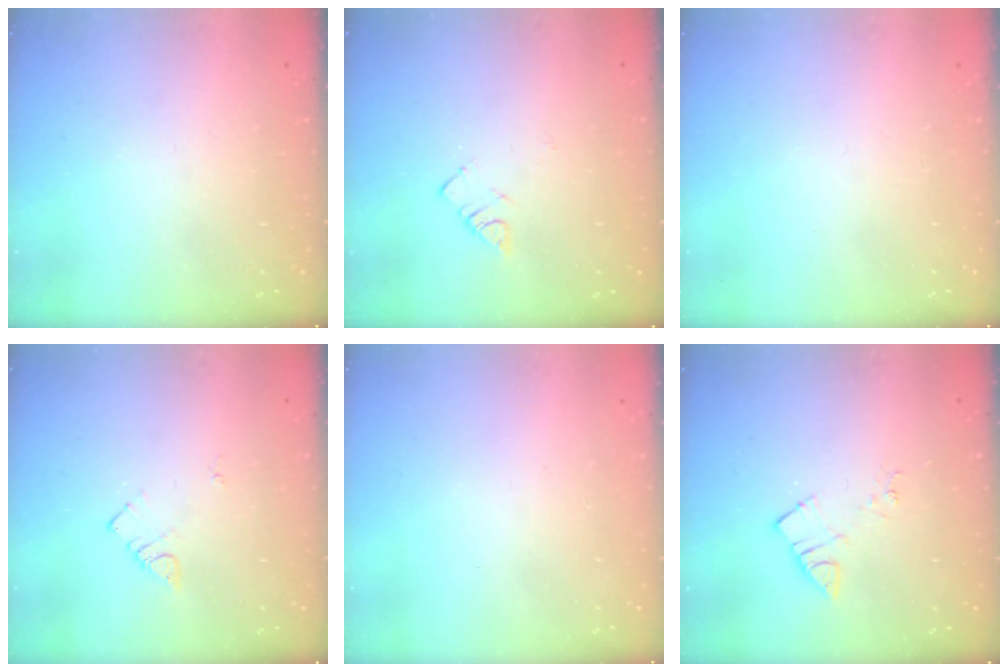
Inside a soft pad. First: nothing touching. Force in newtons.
{"total": 2.6, "press": 2.6, "slide": 0.4}
{"total": 1.6, "press": 1.5, "slide": 0.1}
{"total": 3.8, "press": 3.8, "slide": 0.6}
{"total": 1.6, "press": 1.6, "slide": 0.1}
{"total": 4.3, "press": 4.3, "slide": 0.4}